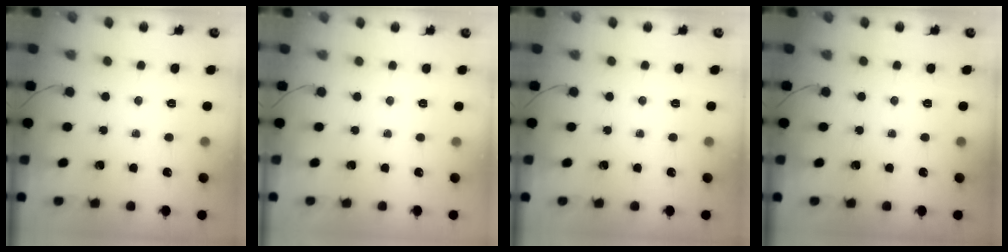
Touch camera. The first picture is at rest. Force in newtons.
{"total": 2.5, "press": 2.4, "slide": 0.4}
{"total": 0.0}
{"total": 0.0}